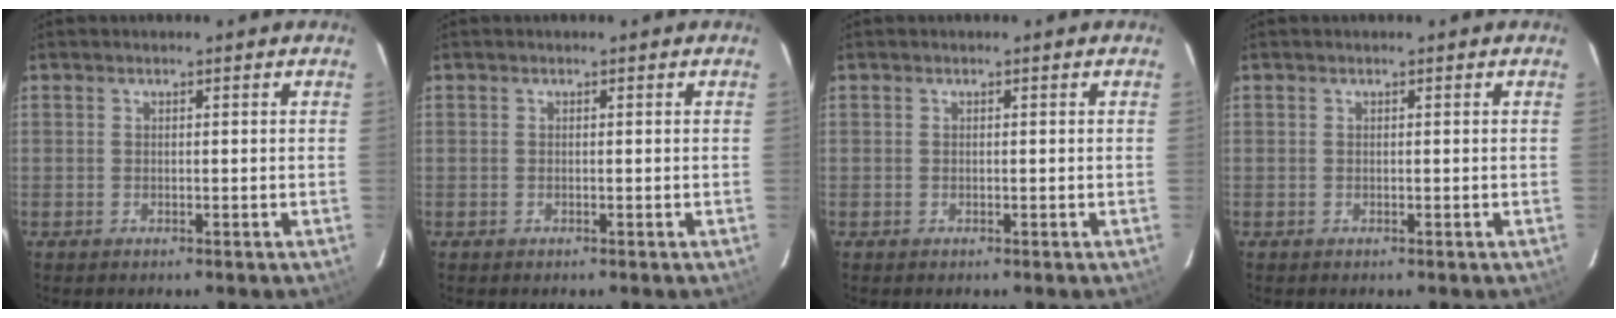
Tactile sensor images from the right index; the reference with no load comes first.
{"total": 0.0}
{"total": 0.0}
{"total": 0.0}